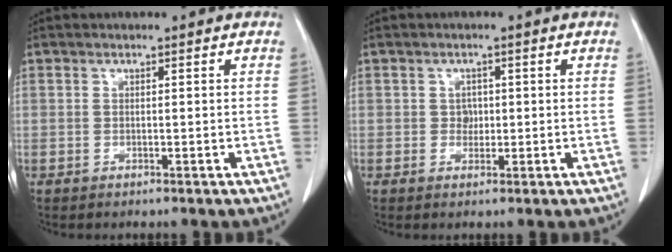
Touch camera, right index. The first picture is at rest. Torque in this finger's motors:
{"motor_torque": [0.05, -0.04, 0.00, 0.01]}